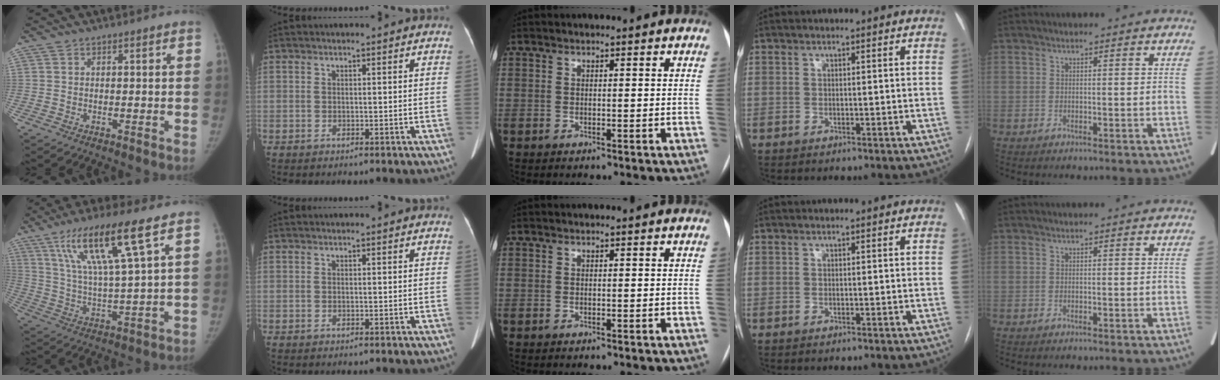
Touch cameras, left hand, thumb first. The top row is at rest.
{"thumb": {"total": 15.6, "force": [8.1, 1.3, 13.3], "torque": [-0.253, -0.026, 0.152]}}